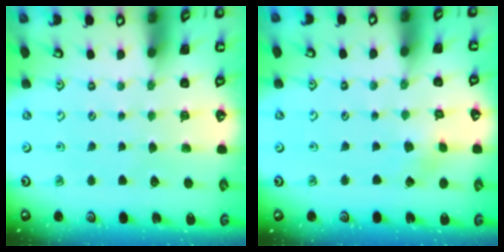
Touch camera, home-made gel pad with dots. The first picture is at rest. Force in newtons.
{"total": 2.1, "press": 2.1, "slide": 0.2}